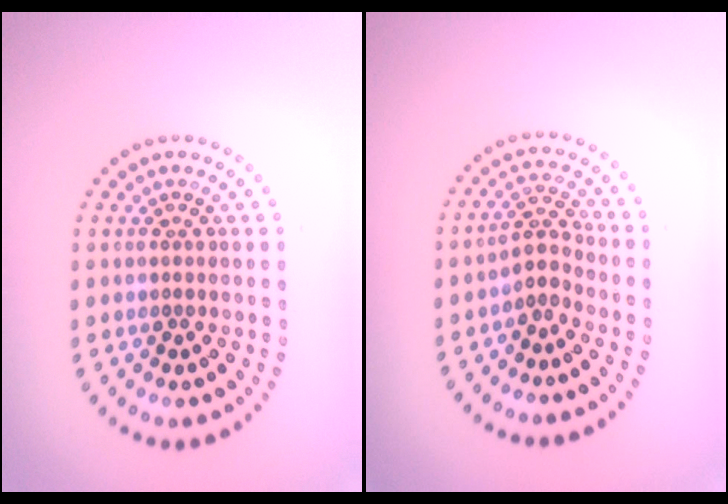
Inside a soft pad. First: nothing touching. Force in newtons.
{"total": 2.1, "press": 1.6, "slide": 1.3}